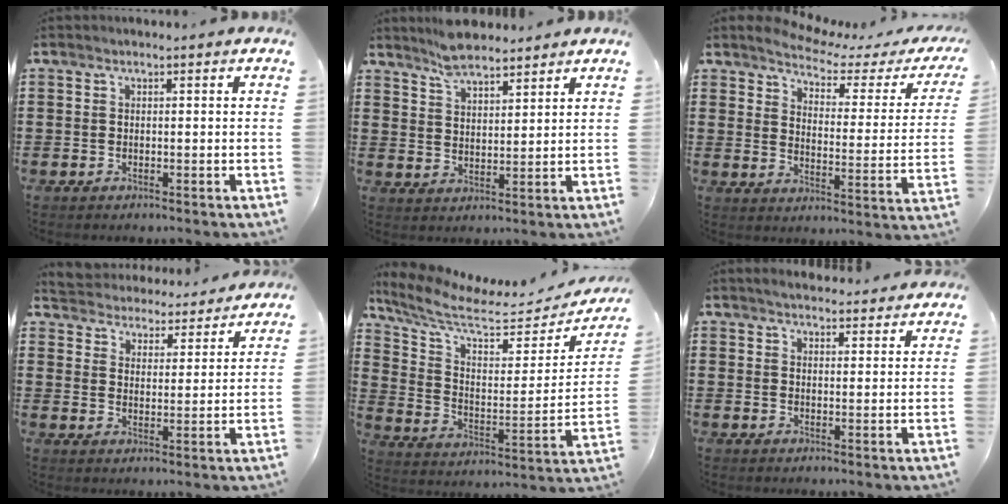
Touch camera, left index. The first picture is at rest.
{"total": 5.4, "force": [4.9, 1.4, 1.6], "torque": [-0.046, -0.008, 0.094]}
{"total": 3.0, "force": [2.8, 0.6, 1.0], "torque": [-0.043, -0.021, 0.038]}
{"total": 4.5, "force": [4.4, 0.0, -0.8], "torque": [-0.014, -0.039, 0.073]}
{"total": 7.8, "force": [6.6, 1.1, 4.0], "torque": [-0.107, -0.056, 0.111]}
{"total": 3.2, "force": [3.2, 0.2, 0.3], "torque": [-0.014, -0.011, 0.058]}